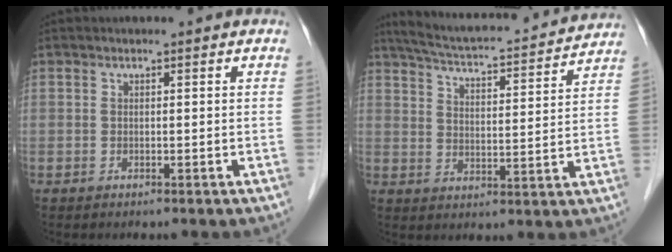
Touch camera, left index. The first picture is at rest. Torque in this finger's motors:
{"motor_torque": [0.44, -0.62, 0.07, 0.02]}